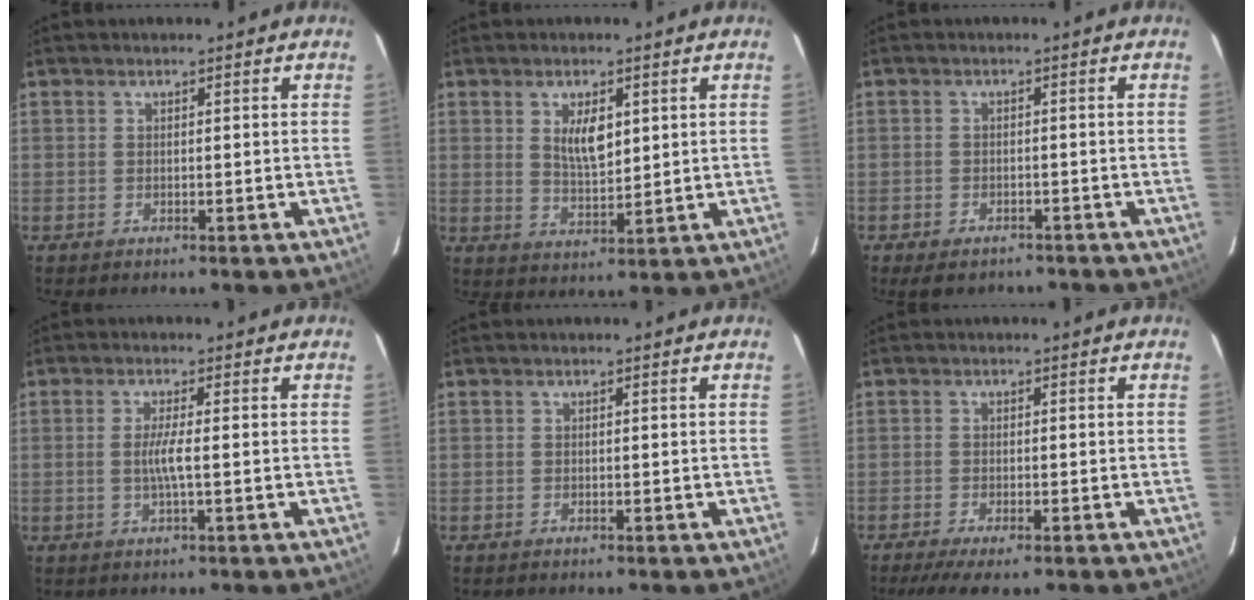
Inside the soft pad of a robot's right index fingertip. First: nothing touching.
{"total": 6.0, "force": [2.1, 2.8, 4.9], "torque": [-0.082, -0.003, 0.042]}
{"total": 6.2, "force": [-4.8, 3.0, 2.6], "torque": [-0.061, -0.010, -0.066]}
{"total": 3.2, "force": [-0.5, -0.3, 3.2], "torque": [-0.062, -0.005, -0.010]}
{"total": 0.0}
{"total": 6.7, "force": [-4.9, 1.3, 4.4], "torque": [-0.098, -0.027, -0.080]}